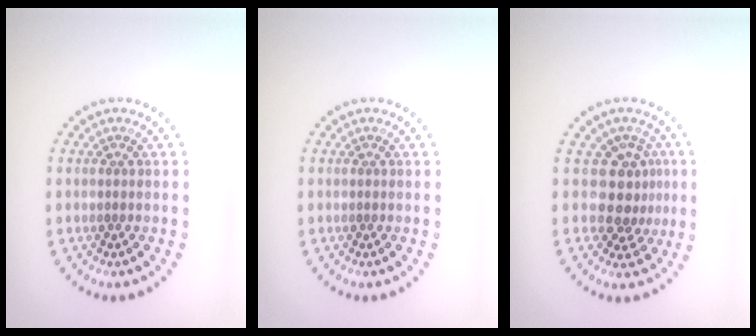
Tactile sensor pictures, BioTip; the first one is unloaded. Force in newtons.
{"total": 0.0}
{"total": 3.3, "press": 2.4, "slide": 2.2}